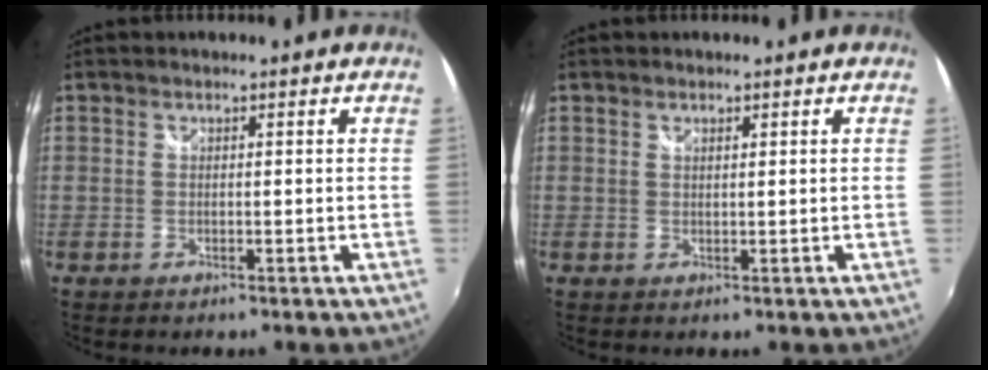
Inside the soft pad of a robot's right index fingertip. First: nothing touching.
{"total": 0.6, "force": [0.6, 0.0, 0.3], "torque": [-0.003, 0.000, 0.010]}